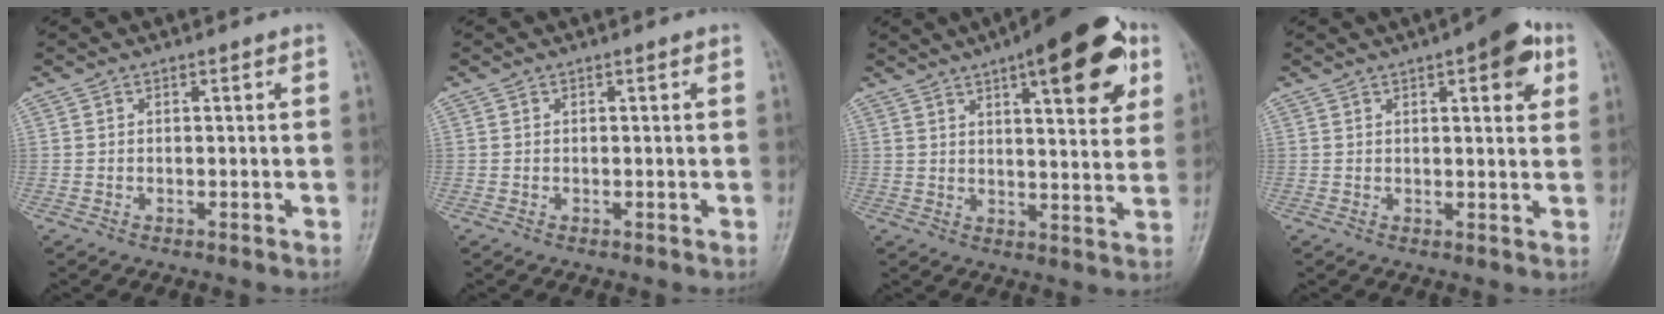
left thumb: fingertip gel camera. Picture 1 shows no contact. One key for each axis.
{"total": 0.0}
{"total": 17.9, "fx": 8.5, "fy": 5.7, "fz": 14.7, "tx": -0.171, "ty": -0.019, "tz": 0.113}
{"total": 7.9, "fx": 3.5, "fy": 2.8, "fz": 6.5, "tx": -0.062, "ty": -0.006, "tz": 0.039}